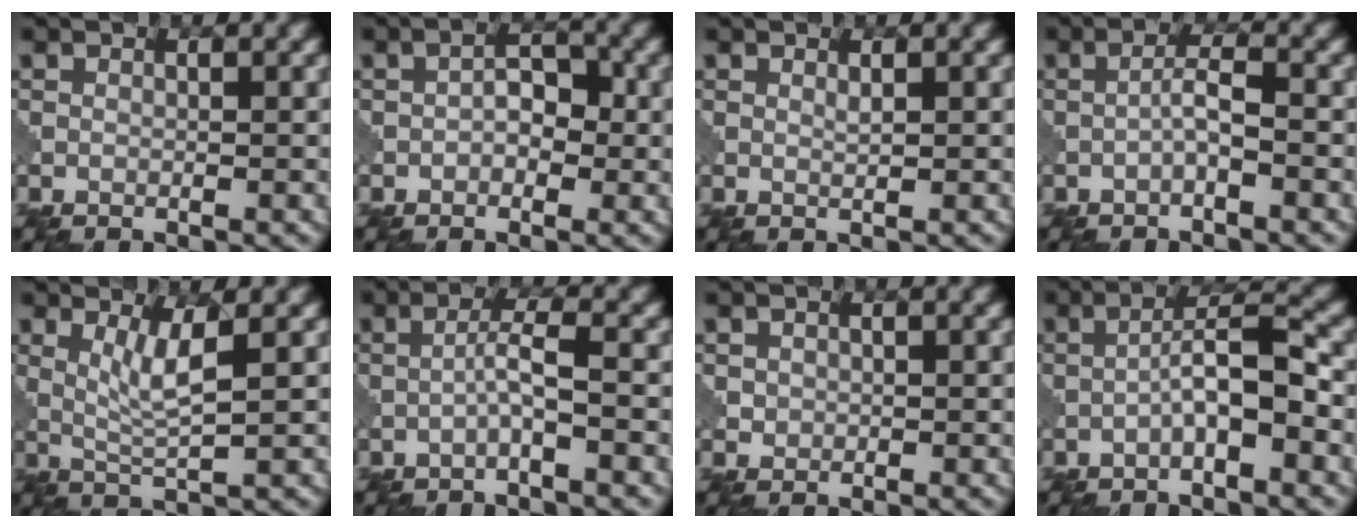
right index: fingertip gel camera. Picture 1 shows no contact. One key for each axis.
{"total": 2.6, "fx": -0.4, "fy": 1.6, "fz": 2.0, "tx": -0.029, "ty": 0.006, "tz": -0.012}
{"total": 0.5, "fx": 0.3, "fy": 0.1, "fz": 0.4, "tx": -0.009, "ty": -0.001, "tz": 0.006}
{"total": 1.9, "fx": -0.8, "fy": 0.2, "fz": 1.7, "tx": -0.034, "ty": 0.010, "tz": -0.019}
{"total": 3.1, "fx": 0.9, "fy": 0.5, "fz": 2.9, "tx": -0.060, "ty": -0.007, "tz": 0.024}
{"total": 2.2, "fx": -0.8, "fy": 0.0, "fz": 2.1, "tx": -0.041, "ty": 0.012, "tz": -0.021}
{"total": 0.9, "fx": 0.1, "fy": 0.8, "fz": 0.2, "tx": 0.001, "ty": -0.003, "tz": 0.003}
{"total": 4.4, "fx": -1.3, "fy": 0.9, "fz": 4.1, "tx": -0.070, "ty": 0.017, "tz": -0.031}